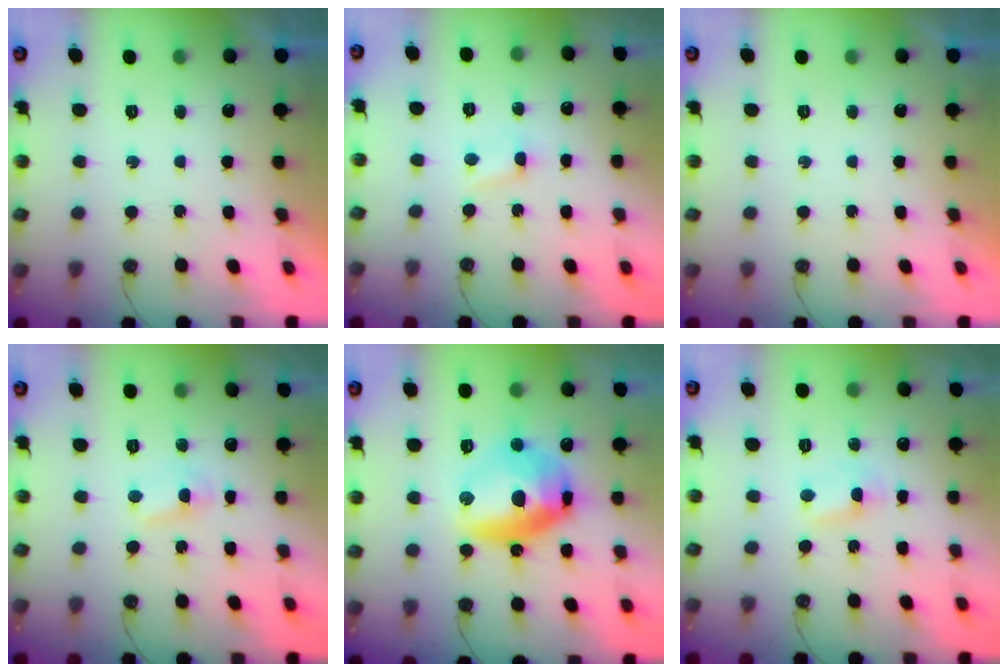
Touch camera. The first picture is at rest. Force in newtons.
{"total": 2.0, "press": 2.0, "slide": 0.3}
{"total": 0.0}
{"total": 3.5, "press": 3.5, "slide": 0.4}
{"total": 14.8, "press": 14.7, "slide": 1.7}
{"total": 2.8, "press": 2.8, "slide": 0.3}